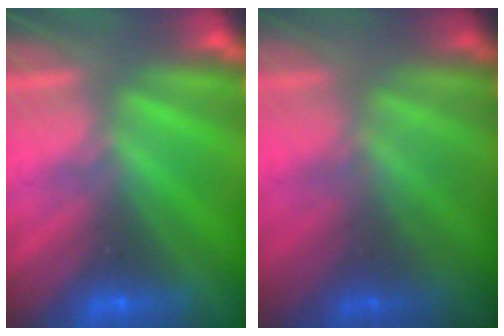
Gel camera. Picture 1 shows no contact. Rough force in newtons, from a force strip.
{"total": 1.3}